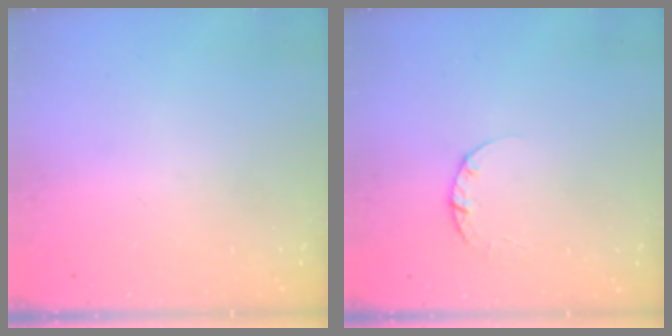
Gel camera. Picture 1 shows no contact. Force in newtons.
{"total": 2.4, "press": 2.3, "slide": 0.3}